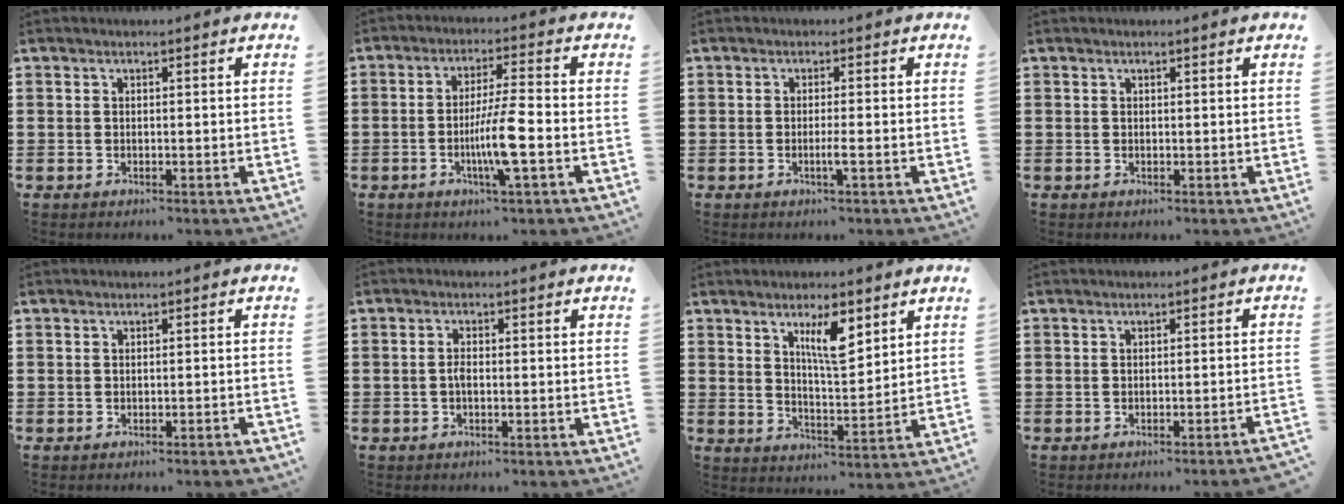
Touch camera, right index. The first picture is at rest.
{"total": 7.6, "force": [-2.2, 0.2, 7.3], "torque": [-0.141, -0.015, -0.046]}
{"total": 1.9, "force": [-0.6, -0.2, 1.7], "torque": [-0.029, -0.004, -0.012]}
{"total": 0.0}
{"total": 0.8, "force": [-0.8, 0.1, 0.0], "torque": [-0.004, -0.001, -0.016]}
{"total": 1.6, "force": [-0.4, 0.5, 1.4], "torque": [-0.028, 0.001, -0.009]}
{"total": 7.1, "force": [4.0, 2.1, 5.5], "torque": [-0.093, -0.008, 0.064]}
{"total": 1.3, "force": [-1.1, -0.3, 0.6], "torque": [-0.011, -0.001, -0.021]}